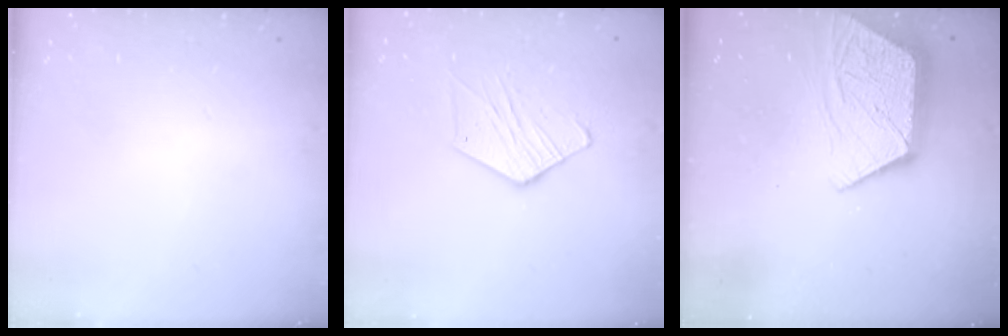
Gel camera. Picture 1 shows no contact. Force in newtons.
{"total": 9.8, "press": 9.7, "slide": 0.8}
{"total": 13.1, "press": 13.1, "slide": 1.0}